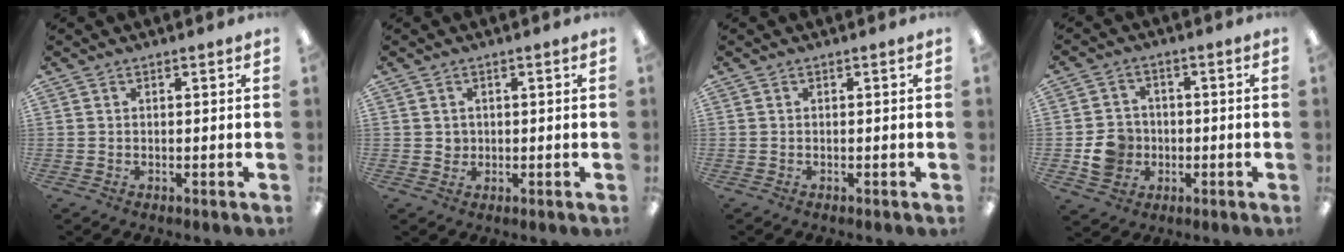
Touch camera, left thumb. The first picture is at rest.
{"total": 1.7, "force": [0.5, 1.6, 0.3], "torque": [-0.001, 0.001, 0.006]}
{"total": 0.0}
{"total": 8.3, "force": [-2.1, 7.4, 3.1], "torque": [-0.061, 0.017, -0.034]}